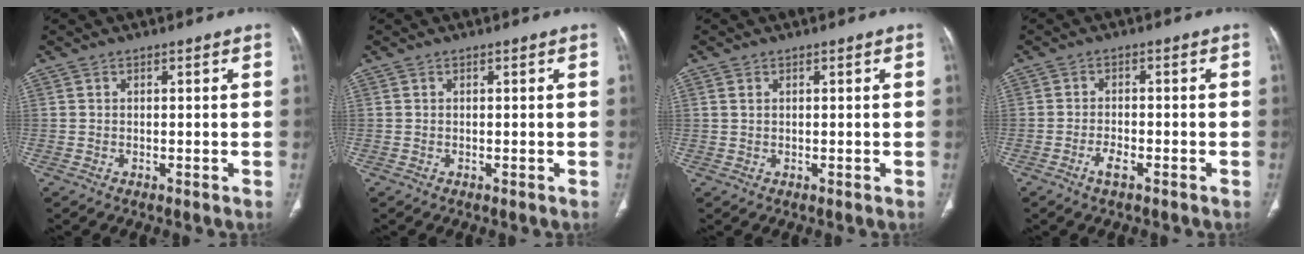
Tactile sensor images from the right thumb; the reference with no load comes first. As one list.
[{"total": 0.0}, {"total": 0.7, "force": [0.3, 0.5, 0.2], "torque": [-0.007, 0.004, 0.007]}, {"total": 2.8, "force": [-1.7, 0.9, 2.0], "torque": [-0.043, 0.010, -0.034]}]